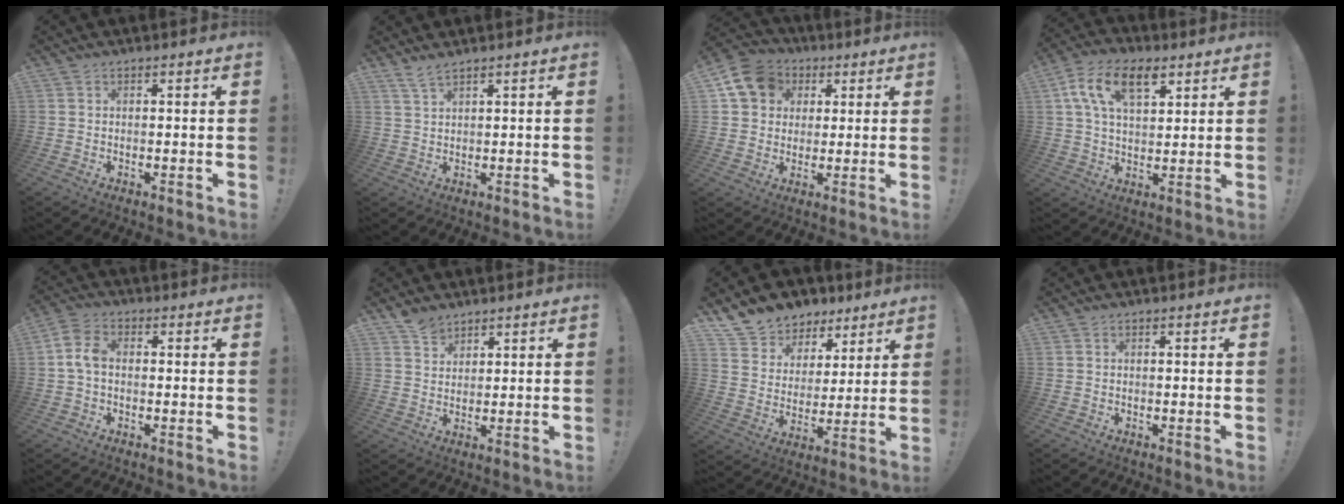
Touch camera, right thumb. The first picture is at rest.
{"total": 3.4, "force": [2.8, 0.4, 1.9], "torque": [-0.048, -0.010, 0.053]}
{"total": 12.1, "force": [4.1, 10.2, 5.0], "torque": [-0.068, -0.010, 0.084]}
{"total": 13.8, "force": [6.2, 7.8, 9.5], "torque": [-0.155, -0.005, 0.115]}
{"total": 6.3, "force": [-0.4, 3.8, 5.0], "torque": [-0.101, 0.013, -0.003]}
{"total": 4.9, "force": [4.1, 2.5, 0.9], "torque": [-0.006, -0.024, 0.076]}
{"total": 10.4, "force": [7.5, 7.0, 1.6], "torque": [-0.040, -0.056, 0.147]}
{"total": 0.0}